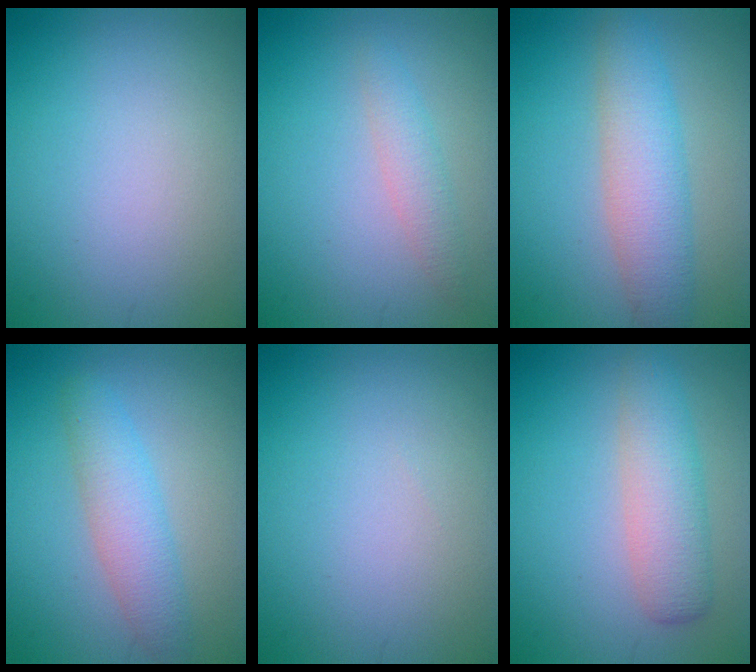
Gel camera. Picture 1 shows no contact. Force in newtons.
{"total": 1.9, "press": 1.9, "slide": 0.1}
{"total": 4.8, "press": 4.8, "slide": 0.1}
{"total": 3.5, "press": 3.5, "slide": 0.0}
{"total": 0.0}
{"total": 3.9, "press": 3.9, "slide": 0.2}